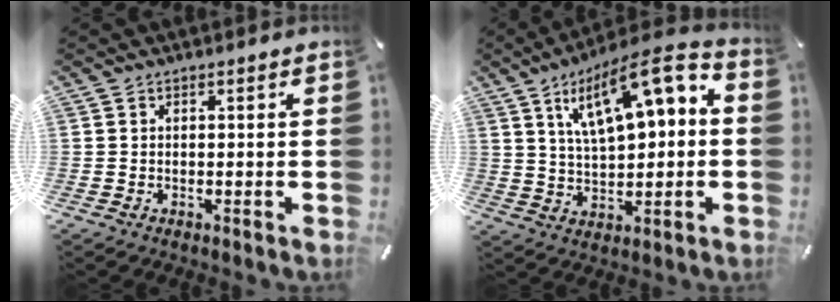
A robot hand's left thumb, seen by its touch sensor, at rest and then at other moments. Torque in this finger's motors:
{"motor_torque": [2.29, 2.72, 1.49, -1.27, 0.40]}